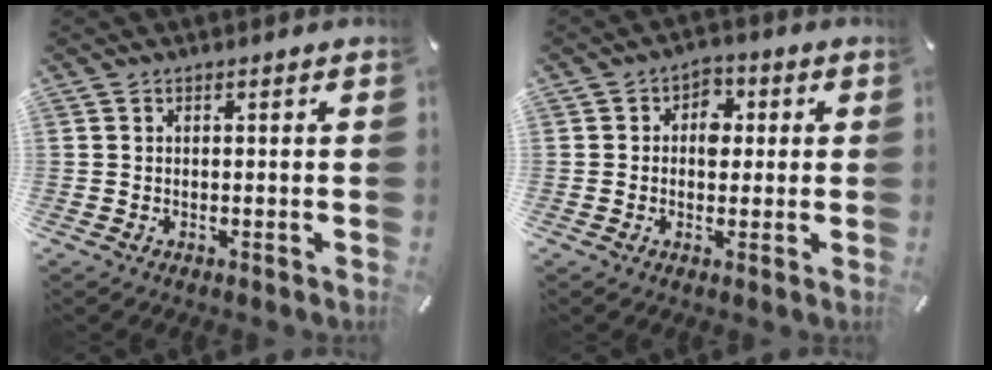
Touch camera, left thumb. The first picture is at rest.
{"total": 4.9, "force": [0.0, 3.8, 3.2], "torque": [-0.031, 0.000, -0.010]}